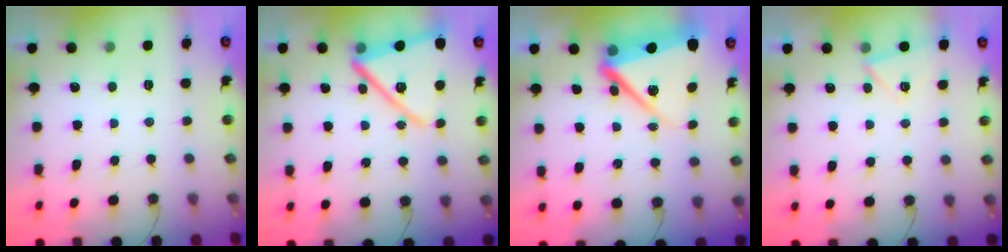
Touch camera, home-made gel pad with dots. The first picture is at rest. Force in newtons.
{"total": 17.7, "press": 17.7, "slide": 1.3}
{"total": 11.7, "press": 11.6, "slide": 1.0}
{"total": 4.5, "press": 4.0, "slide": 2.1}